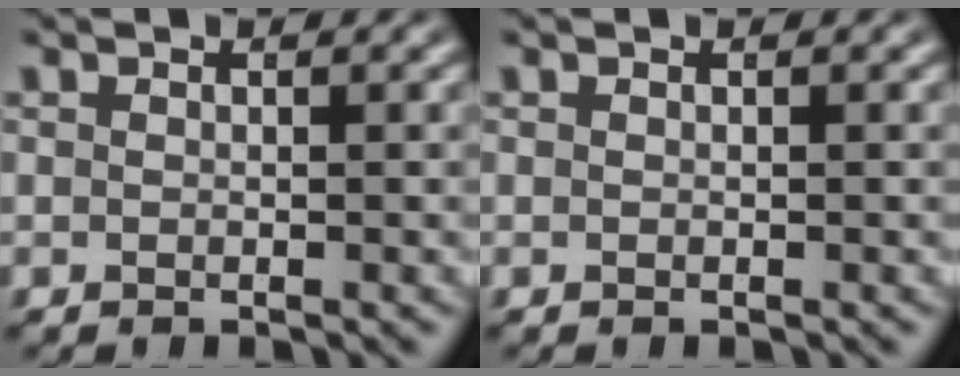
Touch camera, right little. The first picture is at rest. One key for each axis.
{"total": 0.0}